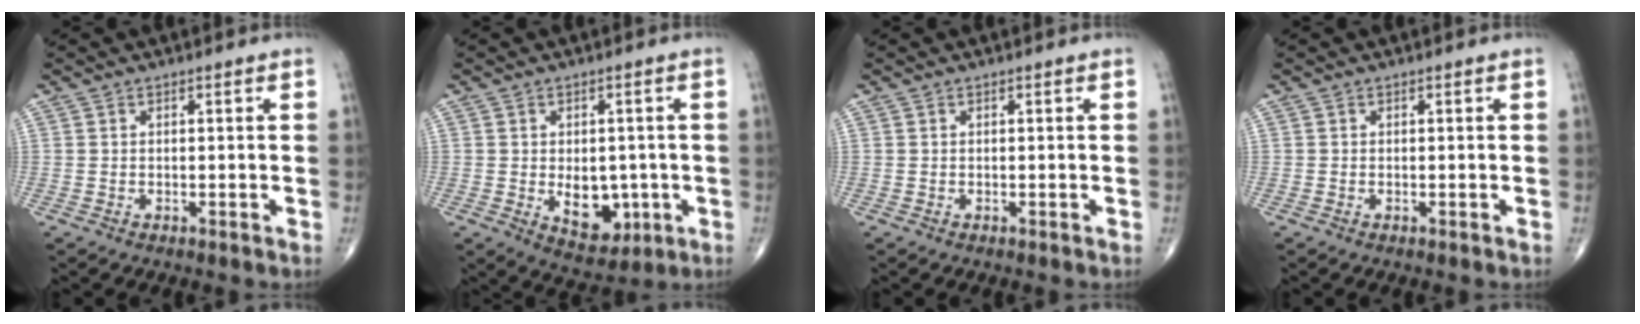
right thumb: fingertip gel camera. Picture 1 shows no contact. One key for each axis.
{"total": 8.5, "fx": -1.4, "fy": 5.6, "fz": 6.2, "tx": -0.050, "ty": -0.004, "tz": -0.004}
{"total": 0.0}
{"total": 0.0}